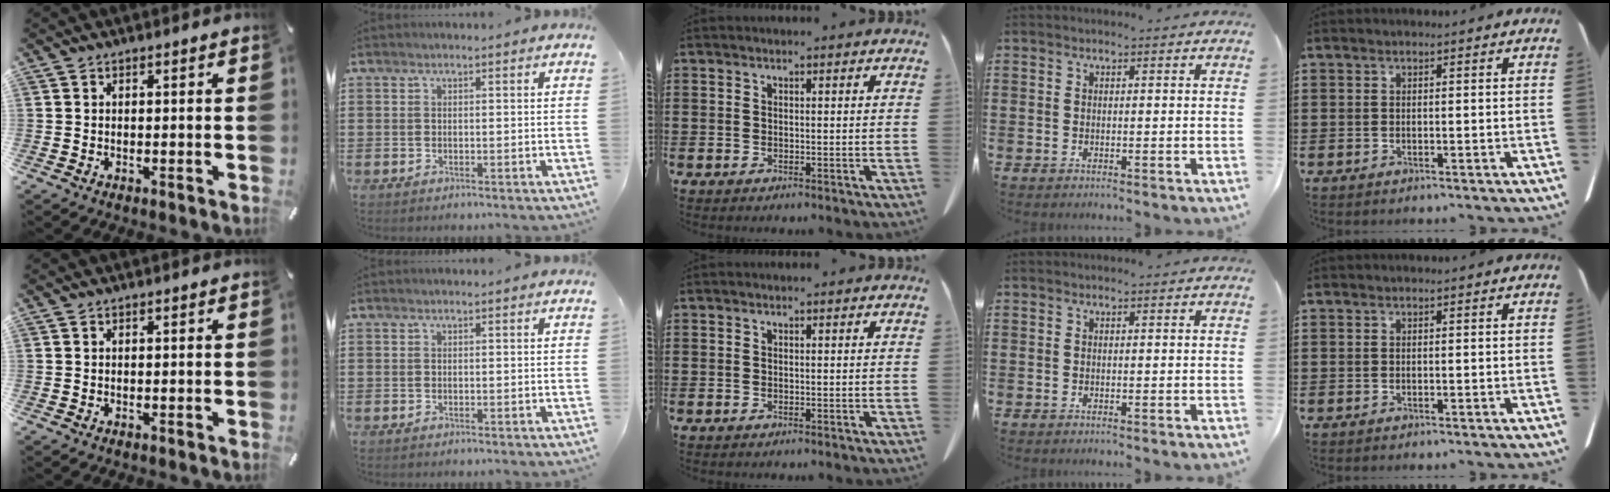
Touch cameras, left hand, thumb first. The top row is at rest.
{}